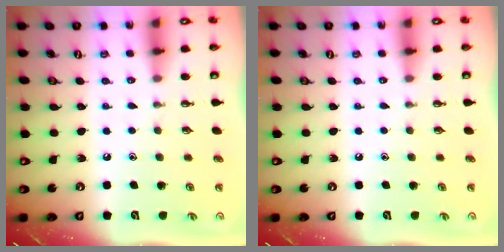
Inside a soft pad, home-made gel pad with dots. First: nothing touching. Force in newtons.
{"total": 0.0}